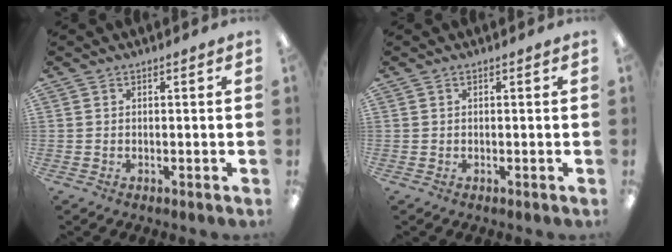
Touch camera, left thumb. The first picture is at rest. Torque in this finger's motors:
{"motor_torque": [-0.08, 0.08, 0.00, 0.00, 0.00]}